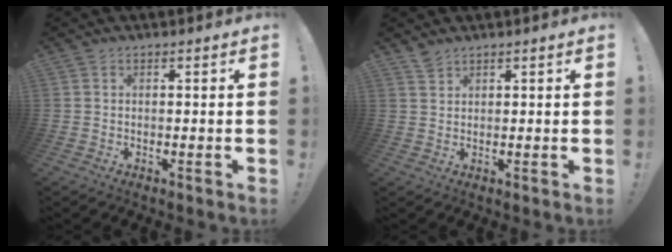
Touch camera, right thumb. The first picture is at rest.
{"total": 2.4, "force": [2.2, 0.7, 0.7], "torque": [-0.007, -0.013, 0.041]}